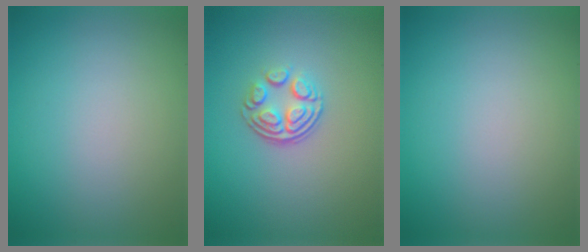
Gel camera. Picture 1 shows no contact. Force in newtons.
{"total": 3.6, "press": 2.5, "slide": 2.6}
{"total": 0.0}